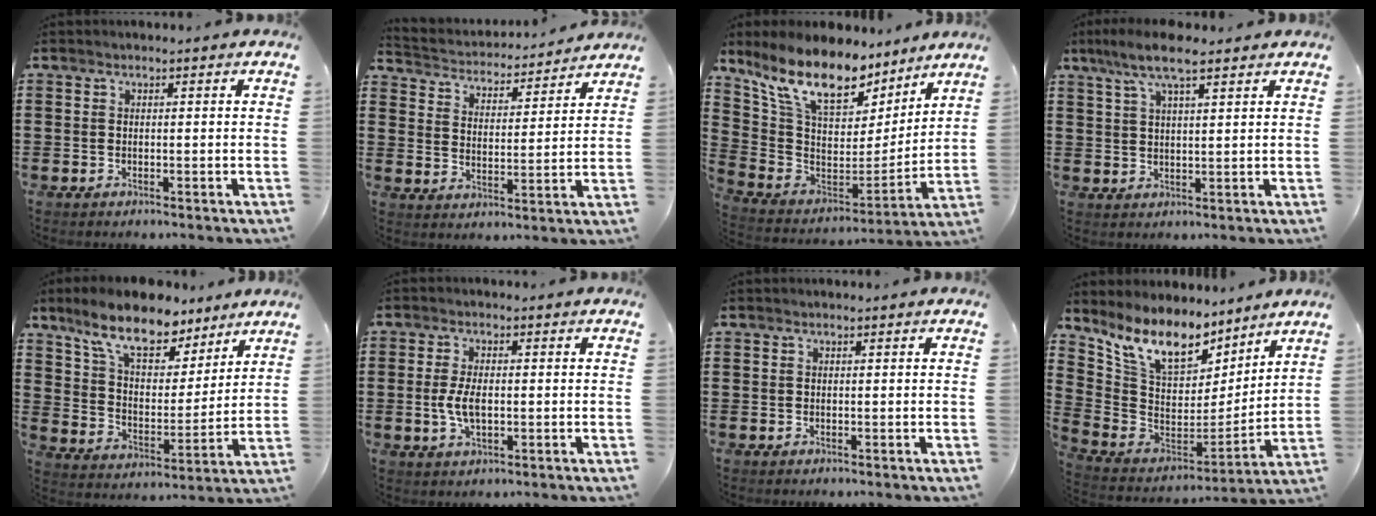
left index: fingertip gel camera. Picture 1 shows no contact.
{"total": 3.6, "force": [3.6, 0.3, -0.1], "torque": [-0.022, -0.030, 0.055]}
{"total": 13.0, "force": [9.4, 4.9, 7.5], "torque": [-0.177, -0.050, 0.166]}
{"total": 6.8, "force": [4.8, 1.3, 4.7], "torque": [-0.102, -0.001, 0.085]}
{"total": 11.3, "force": [8.8, 4.2, 5.7], "torque": [-0.130, -0.037, 0.158]}
{"total": 4.6, "force": [-0.4, 2.1, 4.1], "torque": [-0.097, -0.004, -0.014]}
{"total": 0.0}
{"total": 11.1, "force": [8.5, 4.4, 5.5], "torque": [-0.150, -0.051, 0.156]}